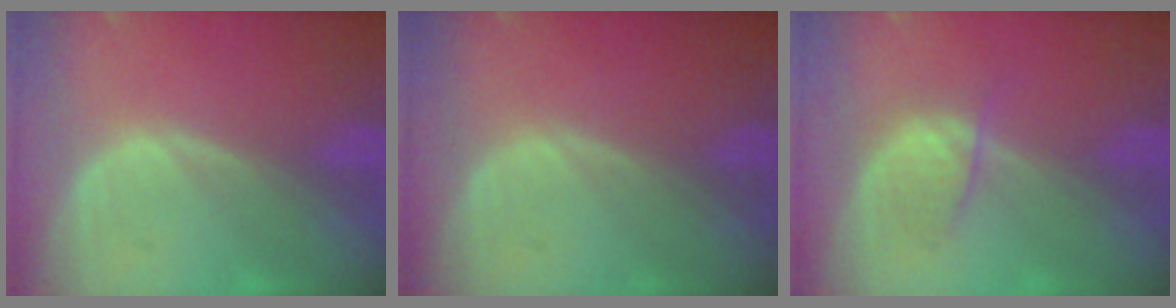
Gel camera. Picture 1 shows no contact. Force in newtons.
{"total": 0.0}
{"total": 2.6, "press": 2.5, "slide": 0.5}